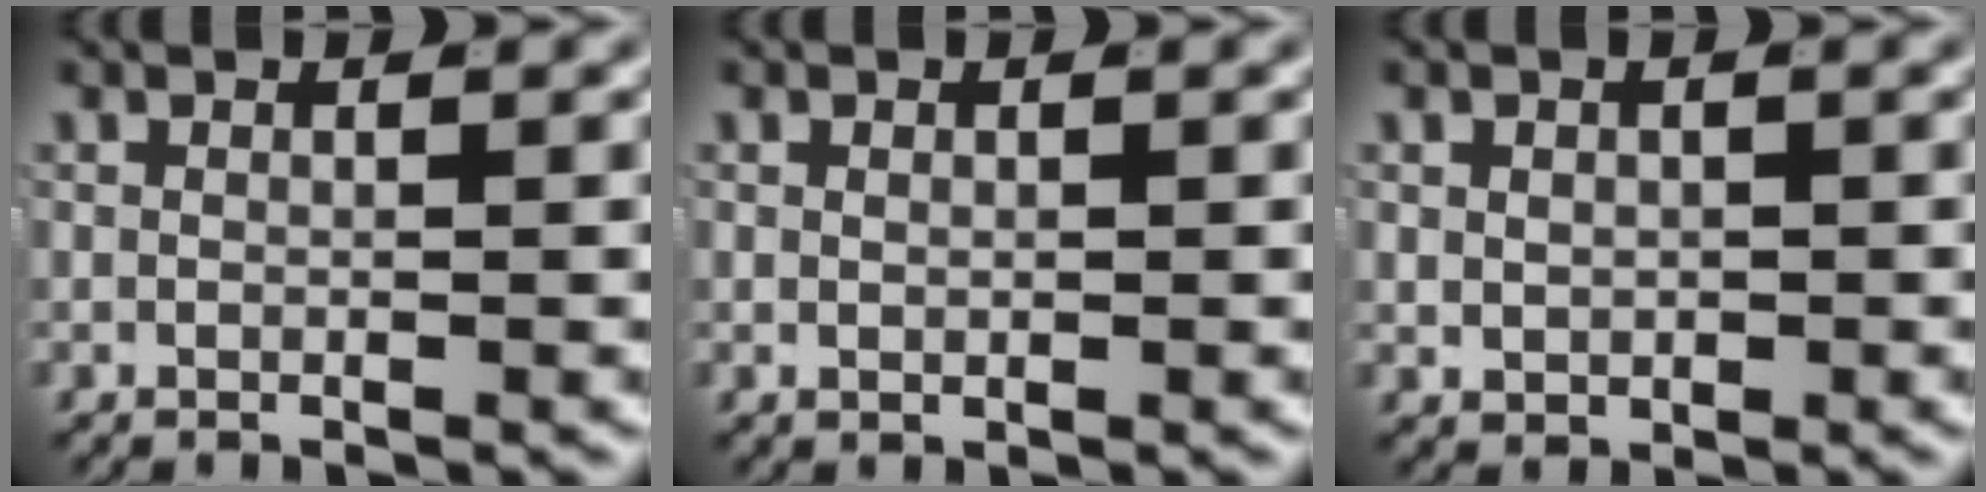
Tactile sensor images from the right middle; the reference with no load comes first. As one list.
[{"total": 0.5, "force": [0.2, 0.2, 0.4], "torque": [-0.011, -0.004, 0.009]}, {"total": 1.6, "force": [0.2, 1.3, 0.9], "torque": [-0.018, -0.006, 0.014]}]